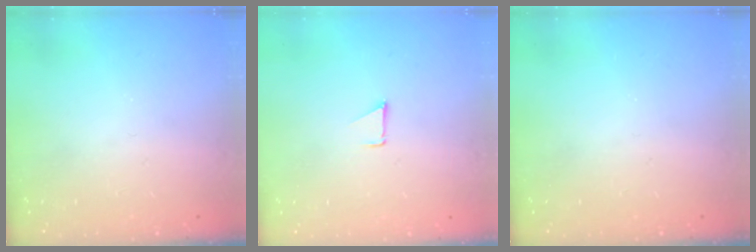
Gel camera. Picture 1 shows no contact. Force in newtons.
{"total": 0.9, "press": 0.8, "slide": 0.1}
{"total": 0.0}